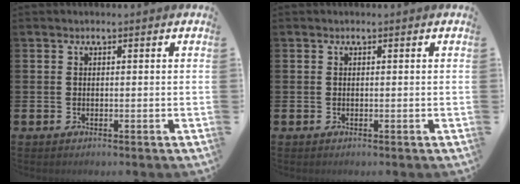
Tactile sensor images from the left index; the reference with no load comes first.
{"total": 0.0}